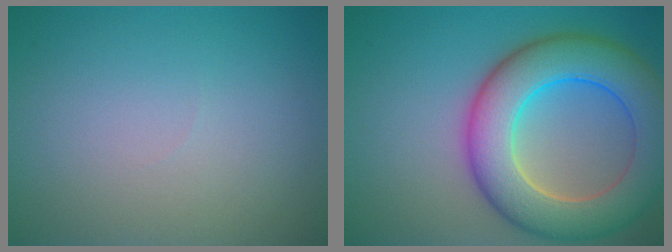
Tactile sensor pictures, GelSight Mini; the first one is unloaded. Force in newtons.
{"total": 10.1, "press": 10.1, "slide": 0.3}